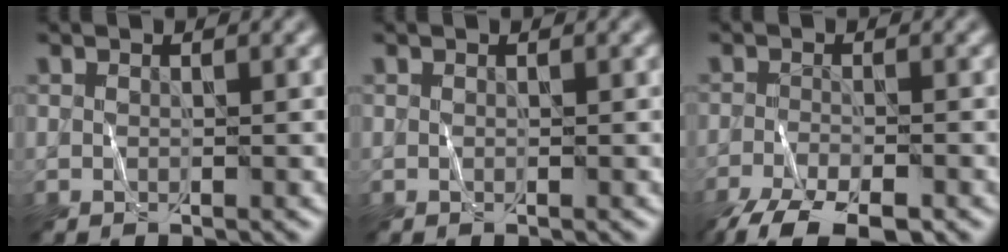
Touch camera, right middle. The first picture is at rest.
{"total": 0.0}
{"total": 7.0, "force": [-5.3, 2.0, 4.2], "torque": [-0.070, -0.027, -0.094]}